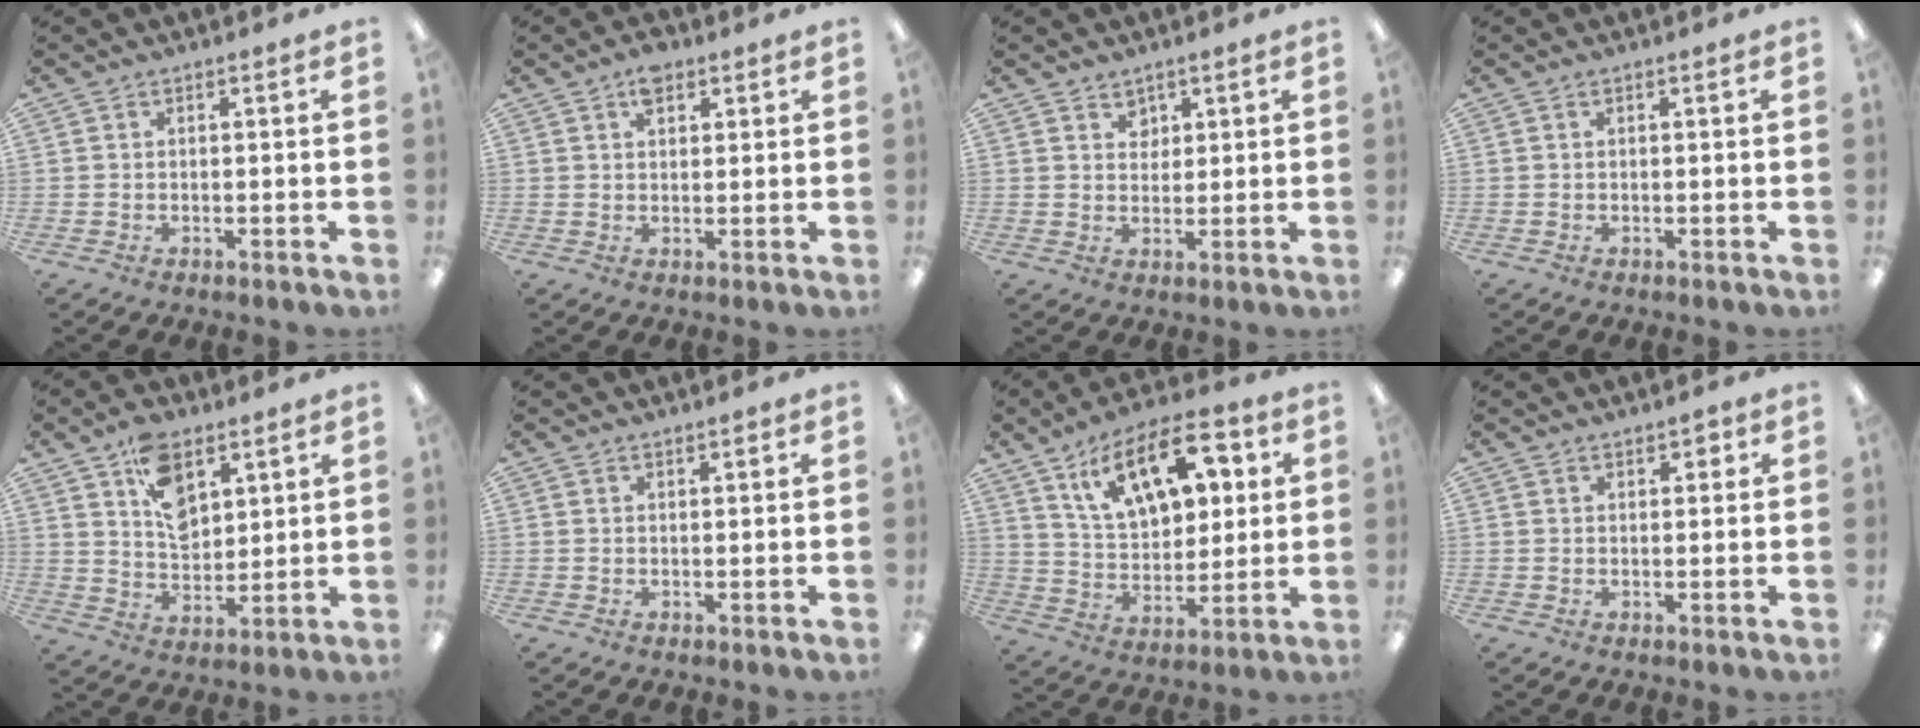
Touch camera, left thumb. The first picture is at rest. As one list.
[{"total": 4.4, "force": [2.6, 2.4, 2.6], "torque": [-0.032, -0.003, 0.042]}, {"total": 3.1, "force": [2.1, 2.3, 0.4], "torque": [0.003, -0.006, 0.036]}, {"total": 0.0}, {"total": 10.7, "force": [5.9, 6.5, 6.1], "torque": [-0.089, -0.024, 0.106]}, {"total": 0.9, "force": [0.9, 0.3, 0.2], "torque": [0.004, -0.003, 0.015]}, {"total": 17.9, "force": [9.7, 9.7, 11.5], "torque": [-0.177, -0.027, 0.169]}, {"total": 1.6, "force": [1.3, 0.8, 0.6], "torque": [-0.003, -0.002, 0.021]}]